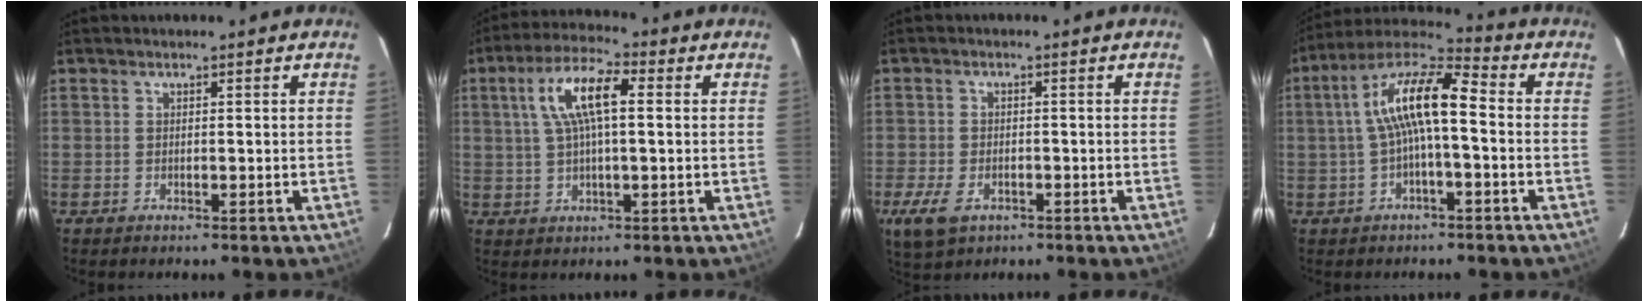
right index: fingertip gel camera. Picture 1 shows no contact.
{"total": 9.8, "force": [2.2, 3.1, 9.0], "torque": [-0.174, 0.021, 0.041]}
{"total": 6.7, "force": [-3.4, 4.0, 4.2], "torque": [-0.106, -0.017, -0.059]}
{"total": 11.6, "force": [-0.2, 3.1, 11.2], "torque": [-0.217, 0.026, -0.009]}